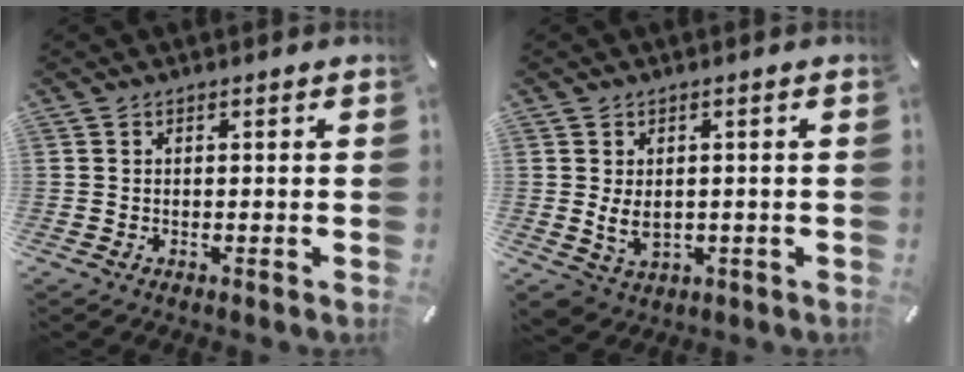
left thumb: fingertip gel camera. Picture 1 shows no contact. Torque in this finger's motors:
{"motor_torque": [-0.77, 0.98, 0.35, 0.34, 0.19]}